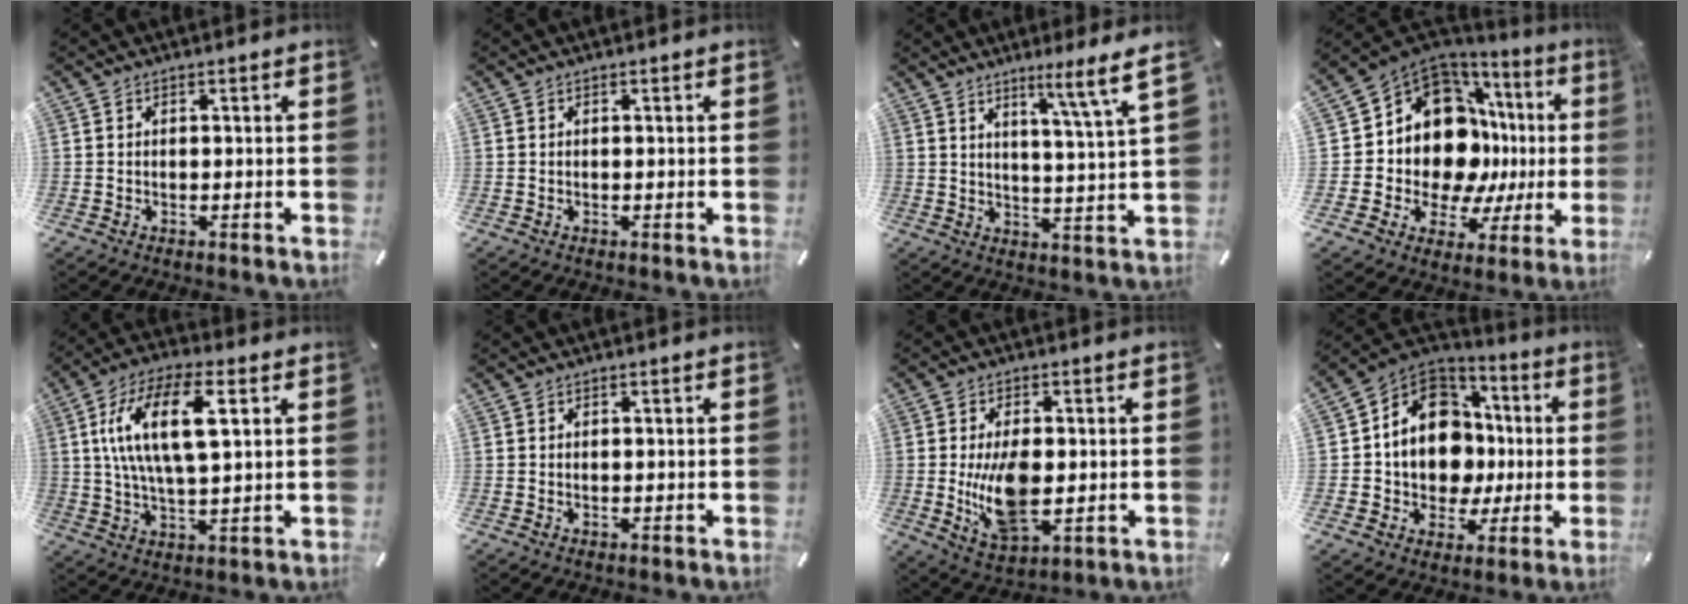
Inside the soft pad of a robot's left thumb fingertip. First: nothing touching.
{"total": 0.0}
{"total": 6.0, "force": [4.1, -0.8, 4.3], "torque": [-0.068, -0.026, 0.062]}
{"total": 16.2, "force": [4.5, 12.1, 9.7], "torque": [-0.178, -0.071, 0.088]}
{"total": 15.7, "force": [4.8, 6.5, 13.5], "torque": [-0.277, 0.010, 0.078]}
{"total": 0.6, "force": [0.0, 0.5, 0.4], "torque": [-0.010, 0.001, 0.000]}
{"total": 12.4, "force": [-0.5, 6.8, 10.4], "torque": [-0.196, -0.018, -0.007]}
{"total": 15.2, "force": [0.9, 13.2, 7.4], "torque": [-0.156, -0.009, 0.024]}